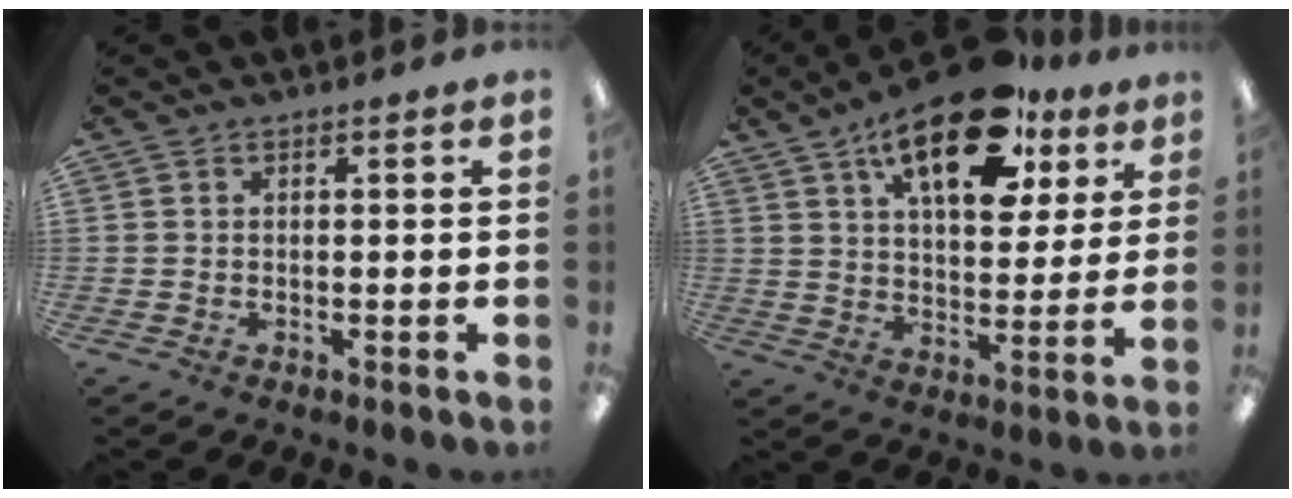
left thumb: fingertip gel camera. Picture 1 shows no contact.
{"total": 19.5, "force": [12.0, 8.6, 12.8], "torque": [-0.200, -0.052, 0.197]}